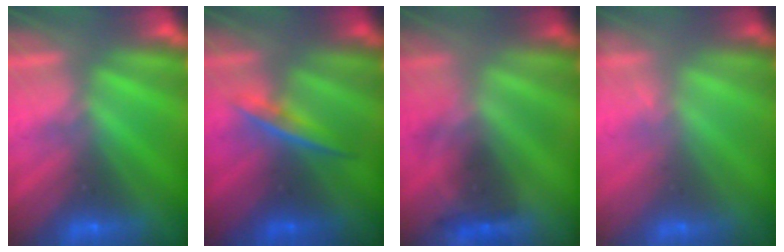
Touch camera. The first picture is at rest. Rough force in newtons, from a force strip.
{"total": 1.6}
{"total": 2.3}
{"total": 1.5}